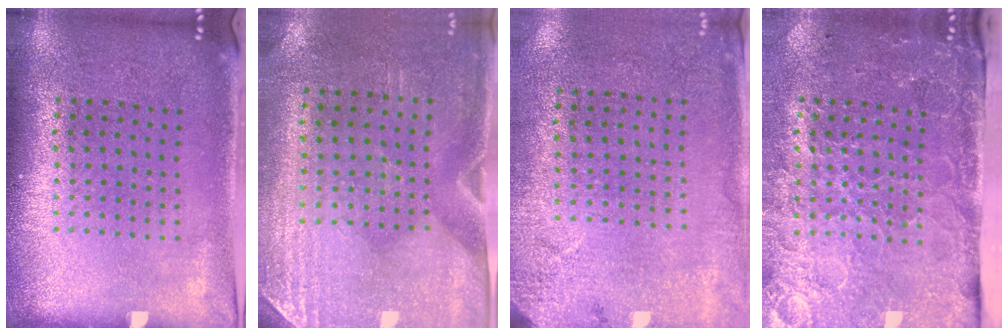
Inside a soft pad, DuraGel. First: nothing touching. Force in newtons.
{"total": 2.9, "press": 2.5, "slide": 1.5}
{"total": 2.7, "press": 2.2, "slide": 1.6}
{"total": 4.6, "press": 3.7, "slide": 2.8}